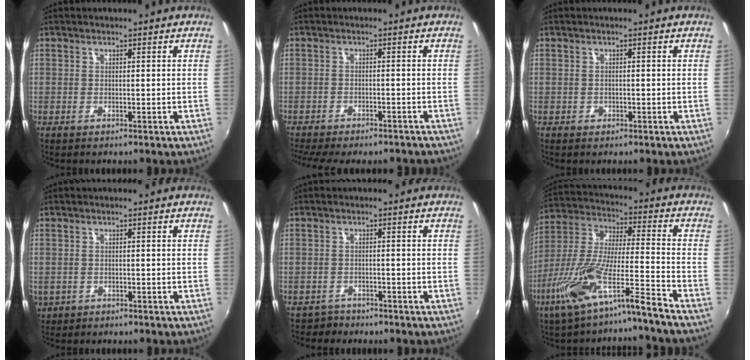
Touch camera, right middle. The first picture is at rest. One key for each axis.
{"total": 10.8, "fx": -9.4, "fy": 2.4, "fz": 4.7, "tx": -0.105, "ty": -0.027, "tz": -0.135}
{"total": 0.9, "fx": -0.4, "fy": 0.7, "fz": 0.2, "tx": -0.002, "ty": -0.003, "tz": -0.005}
{"total": 3.5, "fx": -0.7, "fy": 3.1, "fz": 1.5, "tx": -0.036, "ty": -0.005, "tz": -0.005}
{"total": 2.4, "fx": -1.8, "fy": 1.6, "fz": -0.2, "tx": -0.004, "ty": 0.002, "tz": -0.030}
{"total": 13.8, "fx": -9.5, "fy": 0.2, "fz": 10.0, "tx": -0.202, "ty": -0.006, "tz": -0.185}